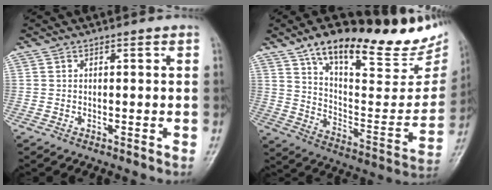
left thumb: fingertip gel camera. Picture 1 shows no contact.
{"total": 28.7, "force": [20.3, 9.9, 17.7], "torque": [-0.220, -0.080, 0.306]}